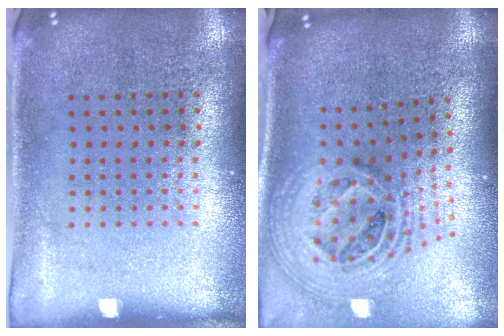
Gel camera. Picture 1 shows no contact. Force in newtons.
{"total": 2.5, "press": 1.8, "slide": 1.8}